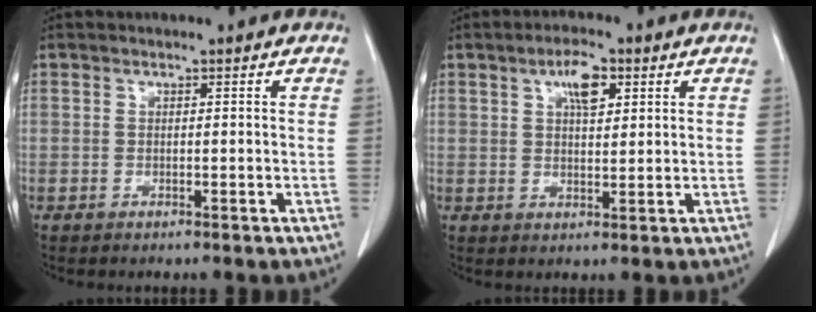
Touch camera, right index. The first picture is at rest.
{"total": 4.7, "force": [2.2, 1.6, 3.8], "torque": [-0.071, 0.003, 0.037]}